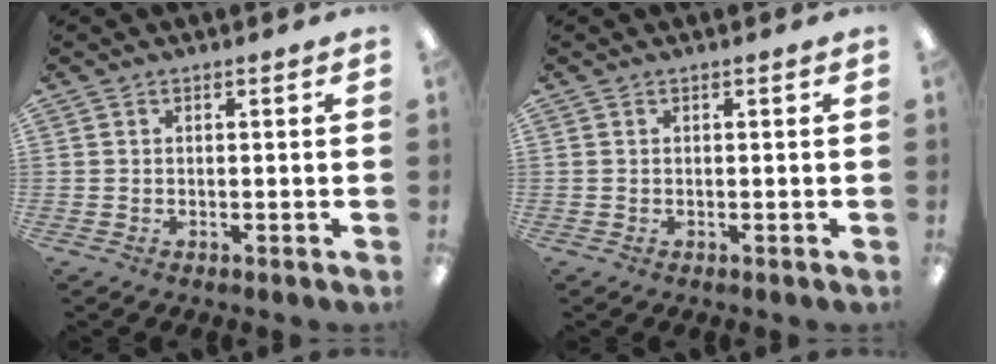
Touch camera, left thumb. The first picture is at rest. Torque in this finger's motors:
{"motor_torque": [-0.01, -0.01, 0.00, 0.00, 0.00]}